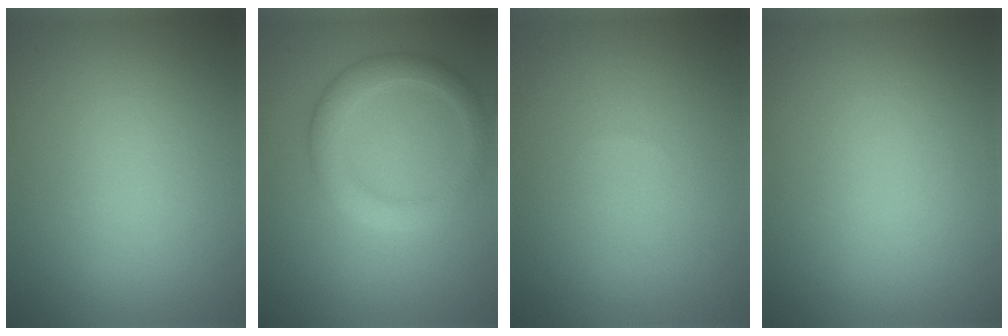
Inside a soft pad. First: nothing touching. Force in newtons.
{"total": 3.4, "press": 3.4, "slide": 0.4}
{"total": 0.0}
{"total": 0.0}